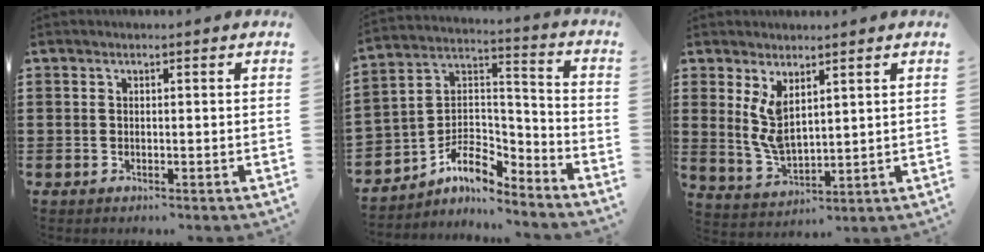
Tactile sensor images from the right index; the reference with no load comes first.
{"total": 7.3, "force": [-5.5, 3.6, 3.1], "torque": [-0.081, -0.010, -0.110]}
{"total": 6.0, "force": [2.5, 2.9, 4.6], "torque": [-0.109, -0.010, 0.043]}